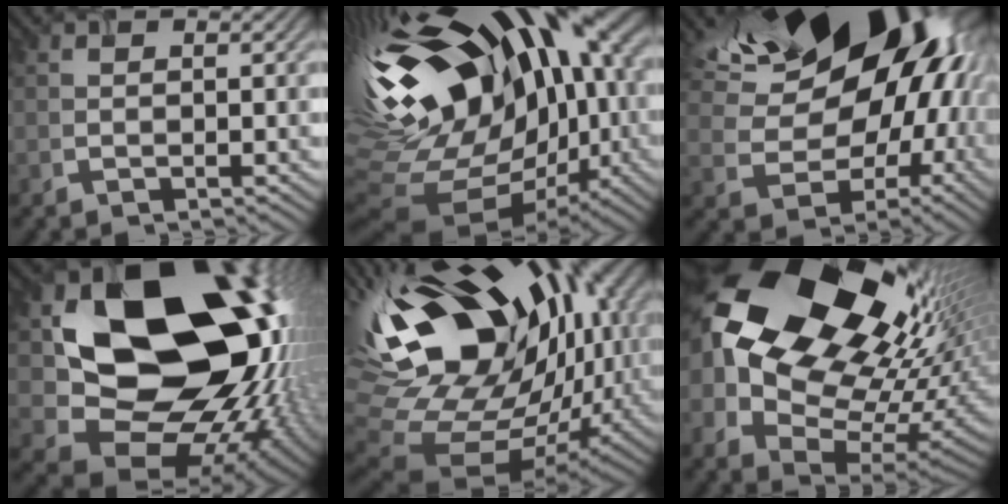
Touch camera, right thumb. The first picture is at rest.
{"total": 22.6, "force": [2.1, 12.8, 18.6], "torque": [-0.353, -0.034, 0.034]}
{"total": 20.2, "force": [6.9, 13.6, 13.3], "torque": [-0.204, 0.028, 0.125]}
{"total": 21.9, "force": [4.6, 16.6, 13.4], "torque": [-0.244, -0.046, 0.123]}
{"total": 23.3, "force": [4.4, 14.2, 18.0], "torque": [-0.342, -0.045, 0.092]}
{"total": 22.0, "force": [7.4, 14.1, 15.1], "torque": [-0.320, -0.004, 0.155]}